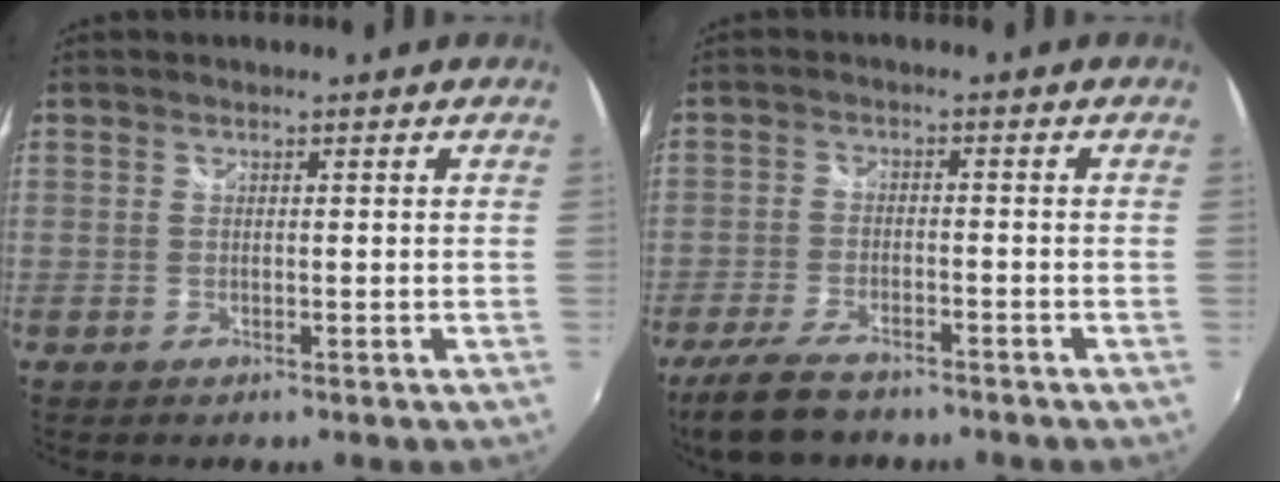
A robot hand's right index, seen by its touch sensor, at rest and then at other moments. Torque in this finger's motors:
{"motor_torque": [0.59, -0.37, 0.24, 0.05]}